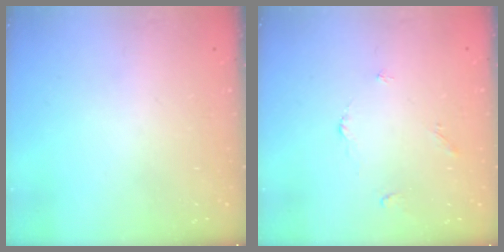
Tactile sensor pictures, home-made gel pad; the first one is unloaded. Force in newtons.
{"total": 3.0, "press": 2.9, "slide": 0.5}